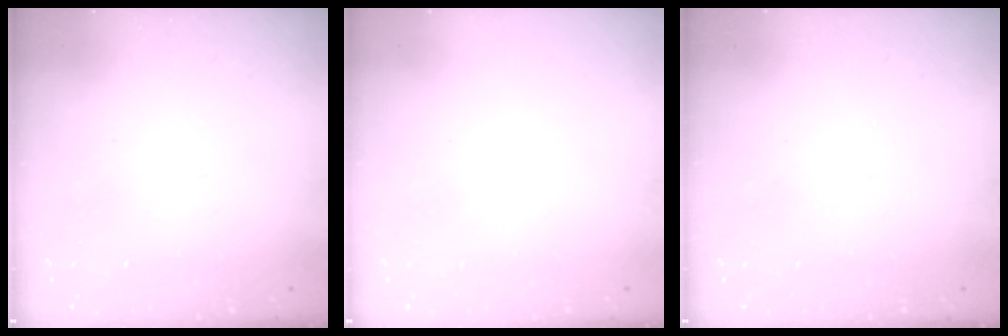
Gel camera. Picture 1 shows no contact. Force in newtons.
{"total": 0.0}
{"total": 0.0}